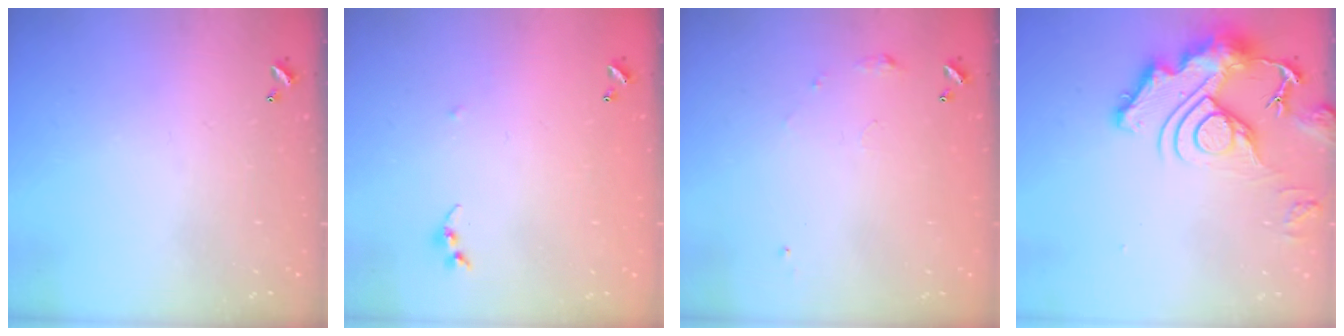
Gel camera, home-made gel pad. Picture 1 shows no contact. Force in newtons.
{"total": 5.0, "press": 5.0, "slide": 0.6}
{"total": 5.9, "press": 5.9, "slide": 0.8}
{"total": 16.4, "press": 16.3, "slide": 1.5}